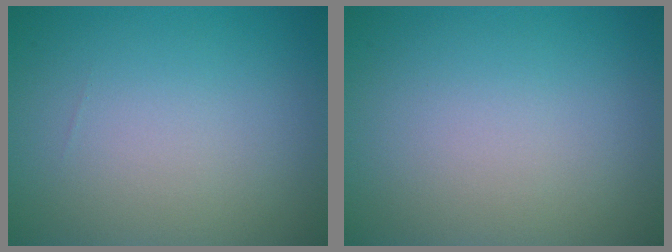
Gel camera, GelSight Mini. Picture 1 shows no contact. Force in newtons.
{"total": 0.0}